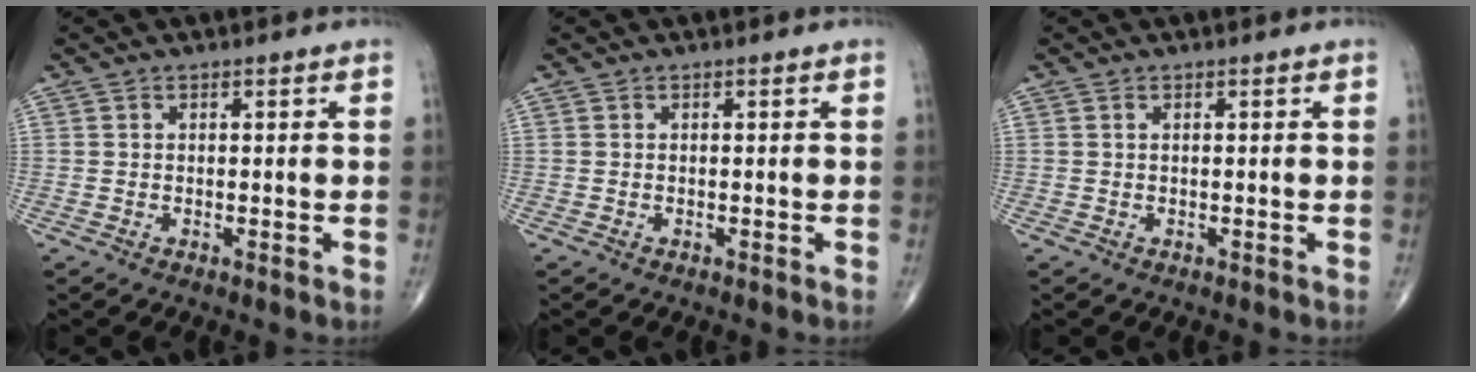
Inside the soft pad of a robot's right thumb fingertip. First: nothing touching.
{"total": 0.0}
{"total": 0.0}